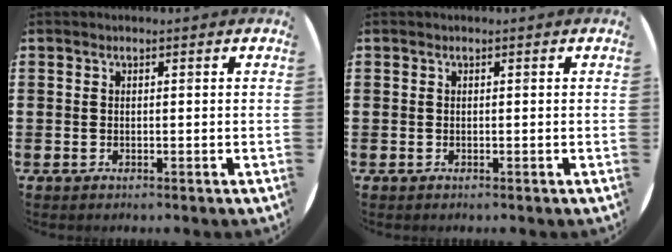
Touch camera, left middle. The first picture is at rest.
{"total": 0.0}